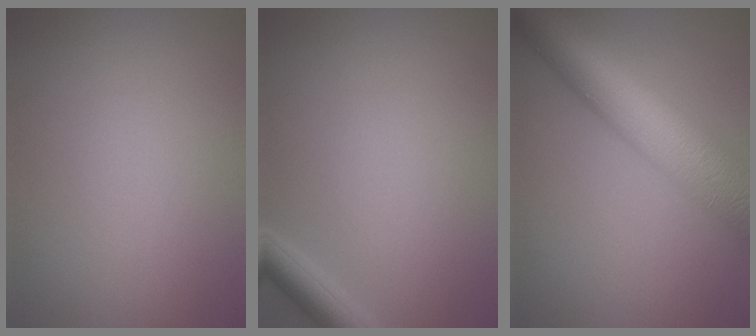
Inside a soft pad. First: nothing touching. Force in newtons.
{"total": 2.4, "press": 2.4, "slide": 0.2}
{"total": 10.1, "press": 10.1, "slide": 0.3}